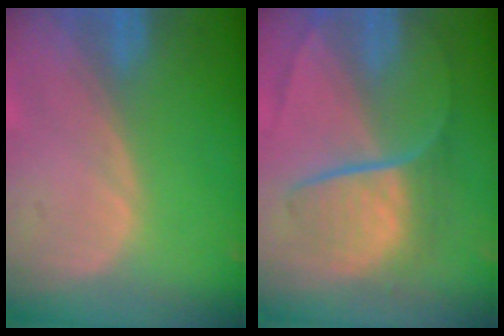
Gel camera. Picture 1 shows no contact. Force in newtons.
{"total": 9.0, "press": 7.4, "slide": 5.1}